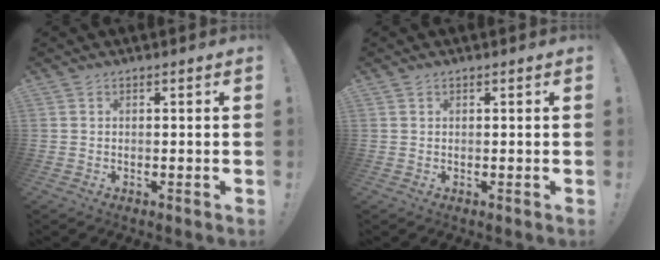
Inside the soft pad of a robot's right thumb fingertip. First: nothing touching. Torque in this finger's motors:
{"motor_torque": [-0.02, -0.22, -0.17, 0.08, 0.00]}